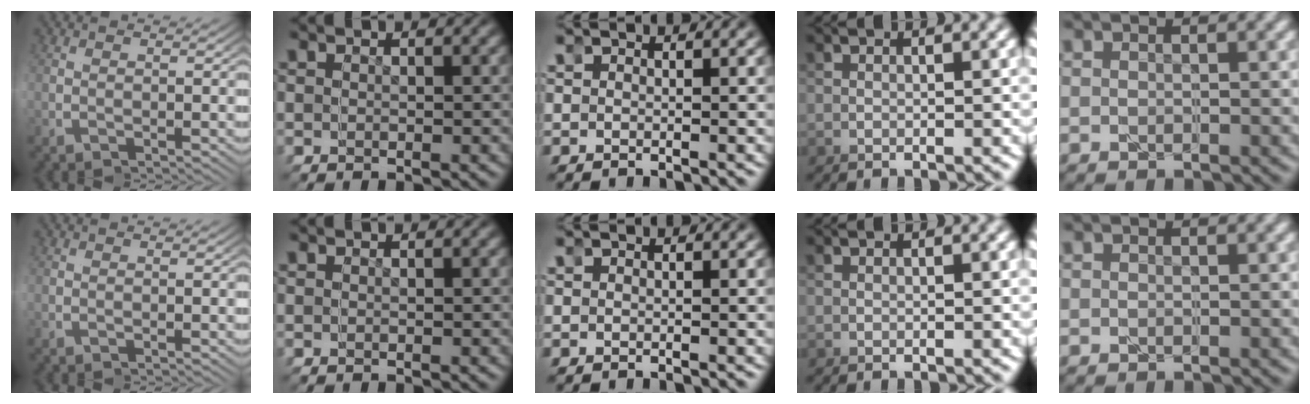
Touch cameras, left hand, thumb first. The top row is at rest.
{}